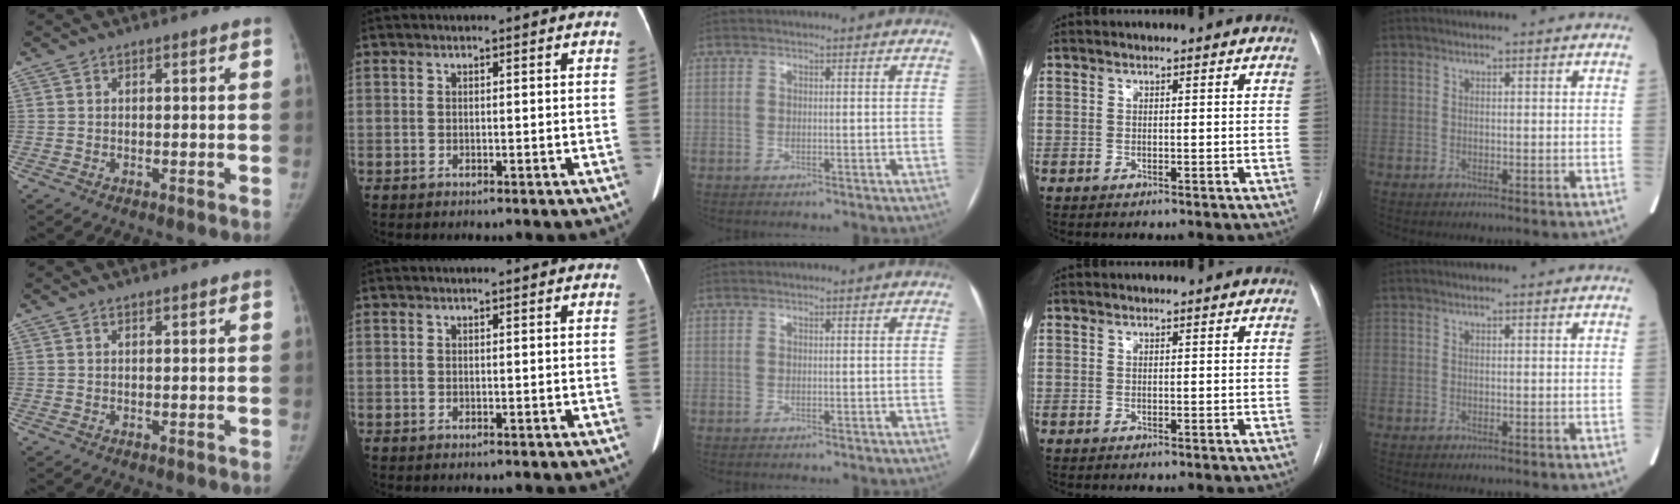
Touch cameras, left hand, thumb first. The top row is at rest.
{"thumb": {"total": 0.5, "force": [0.4, 0.2, 0.2], "torque": [-0.007, -0.003, 0.007]}, "index": {"total": 1.3, "force": [1.2, 0.0, 0.3], "torque": [-0.012, 0.006, 0.012]}}